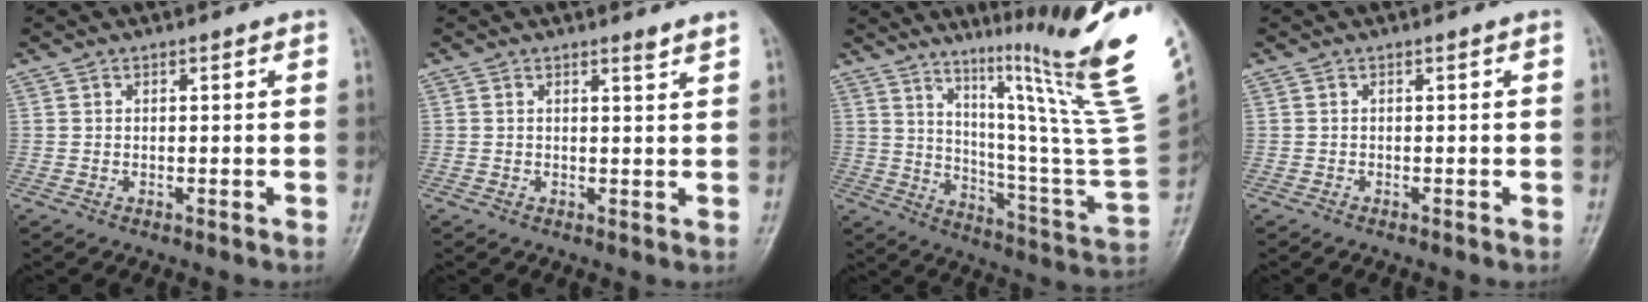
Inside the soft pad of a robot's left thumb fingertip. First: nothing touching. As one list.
[{"total": 1.1, "force": [1.0, -0.3, 0.4], "torque": [-0.003, -0.013, 0.013]}, {"total": 28.8, "force": [15.9, 2.2, 23.9], "torque": [-0.298, -0.086, 0.249]}, {"total": 0.0}]